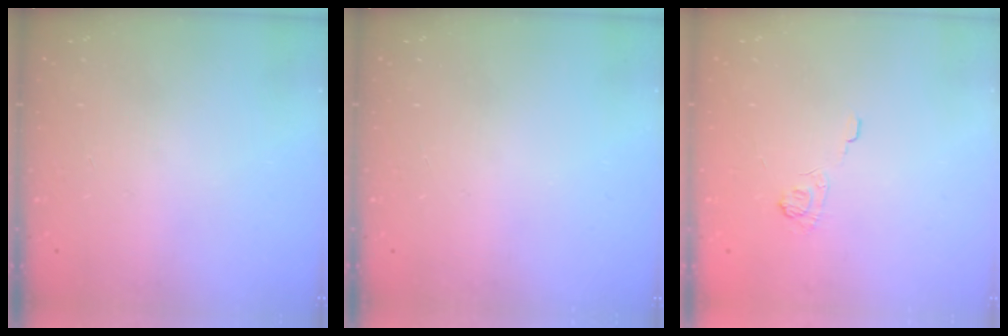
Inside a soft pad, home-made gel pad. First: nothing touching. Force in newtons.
{"total": 0.0}
{"total": 2.5, "press": 2.1, "slide": 1.4}